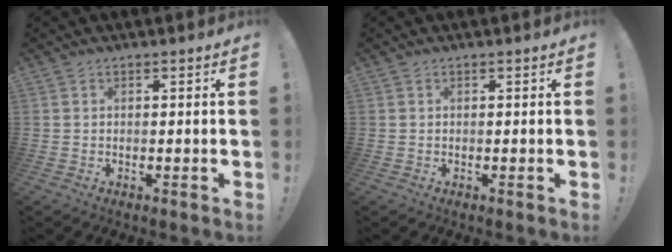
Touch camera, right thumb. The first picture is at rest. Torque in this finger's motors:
{"motor_torque": [0.00, 0.00, 0.10, -0.10, 0.01]}